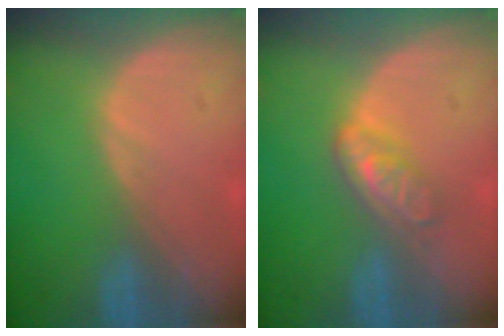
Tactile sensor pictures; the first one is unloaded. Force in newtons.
{"total": 4.5, "press": 3.9, "slide": 2.3}